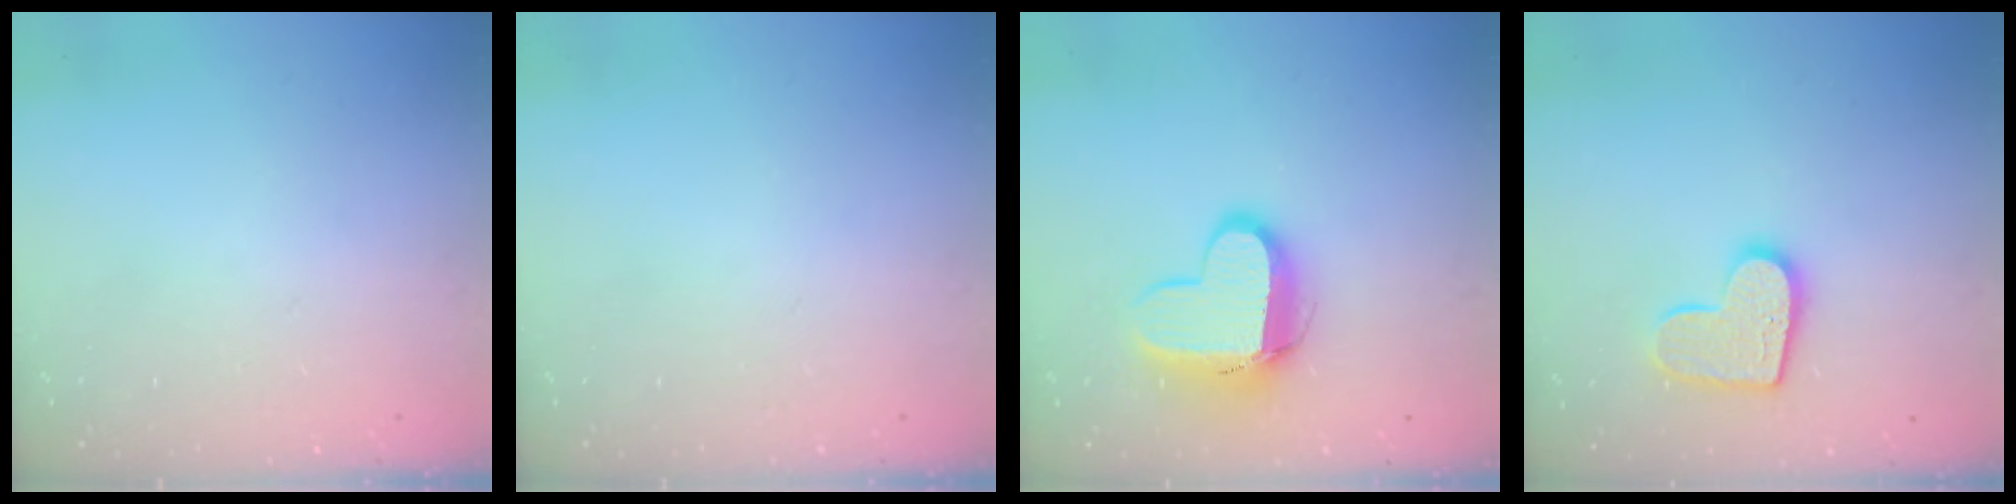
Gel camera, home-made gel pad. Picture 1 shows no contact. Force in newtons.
{"total": 0.0}
{"total": 11.4, "press": 11.4, "slide": 1.1}
{"total": 12.7, "press": 12.6, "slide": 0.8}